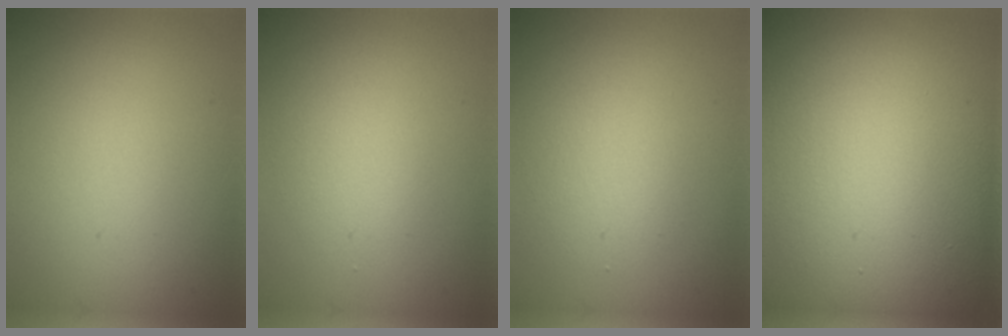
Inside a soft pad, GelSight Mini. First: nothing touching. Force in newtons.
{"total": 1.8, "press": 1.8, "slide": 0.1}
{"total": 2.5, "press": 2.5, "slide": 0.1}
{"total": 25.7, "press": 25.6, "slide": 1.1}